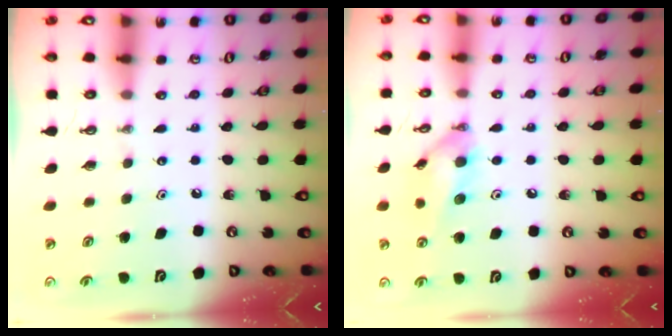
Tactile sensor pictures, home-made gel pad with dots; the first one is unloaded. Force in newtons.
{"total": 11.7, "press": 11.7, "slide": 0.7}